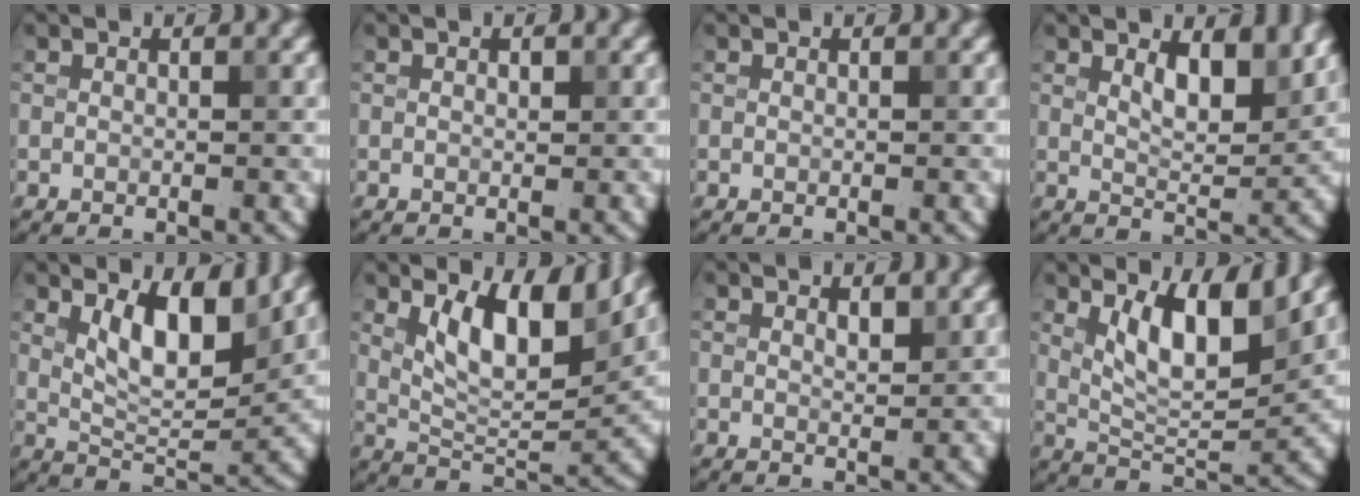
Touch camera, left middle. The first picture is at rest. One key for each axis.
{"total": 0.5, "fx": 0.2, "fy": 0.3, "fz": 0.4, "tx": -0.005, "ty": 0.000, "tz": 0.002}
{"total": 0.0}
{"total": 3.8, "fx": 2.1, "fy": 1.3, "fz": 2.9, "tx": -0.050, "ty": -0.007, "tz": 0.035}
{"total": 5.6, "fx": 2.5, "fy": 2.1, "fz": 4.6, "tx": -0.081, "ty": -0.006, "tz": 0.045}
{"total": 6.9, "fx": 3.1, "fy": 2.6, "fz": 5.6, "tx": -0.094, "ty": -0.008, "tz": 0.054}
{"total": 1.1, "fx": 0.8, "fy": 0.3, "fz": 0.7, "tx": -0.013, "ty": -0.003, "tz": 0.014}
{"total": 6.3, "fx": 2.9, "fy": 1.9, "fz": 5.3, "tx": -0.092, "ty": -0.009, "tz": 0.053}